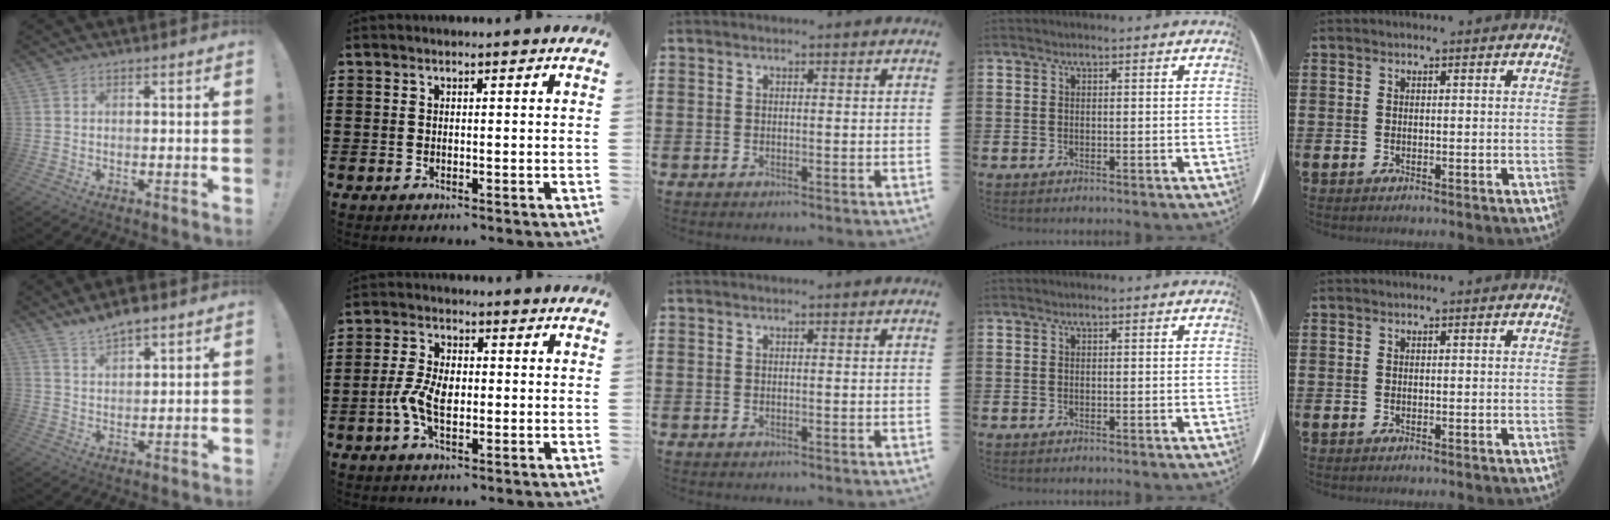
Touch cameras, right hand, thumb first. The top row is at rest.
{"thumb": {"total": 5.6, "force": [4.8, 1.6, 2.3], "torque": [-0.040, -0.028, 0.089]}, "index": {"total": 5.6, "force": [-1.1, 3.1, 4.5], "torque": [-0.102, 0.004, -0.026]}}